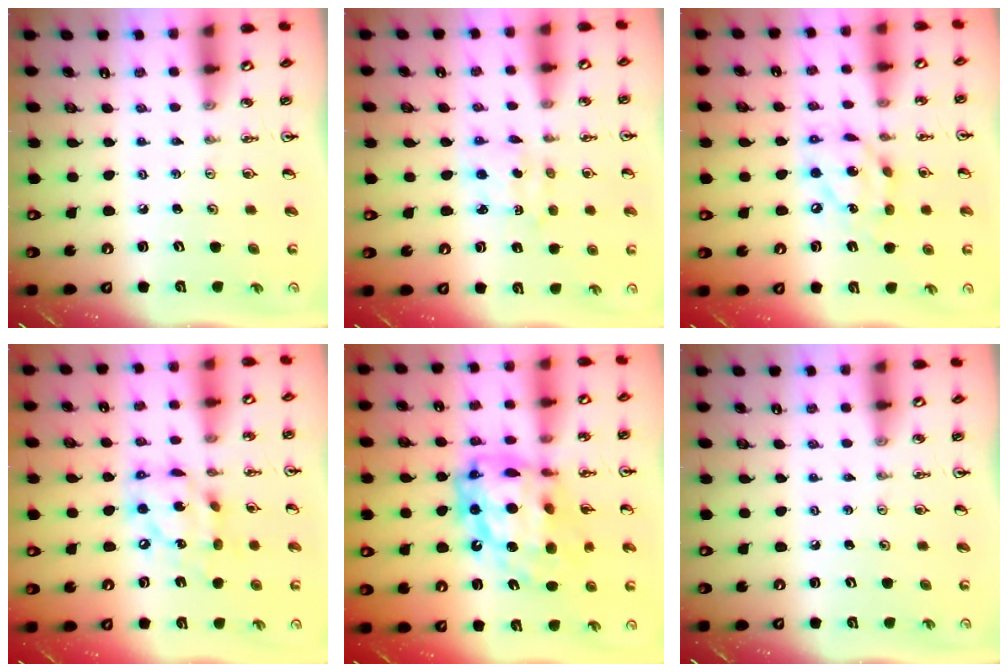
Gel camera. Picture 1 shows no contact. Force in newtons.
{"total": 2.3, "press": 2.3, "slide": 0.2}
{"total": 13.4, "press": 13.4, "slide": 1.3}
{"total": 13.7, "press": 13.6, "slide": 1.5}
{"total": 21.3, "press": 21.2, "slide": 2.0}
{"total": 0.0}